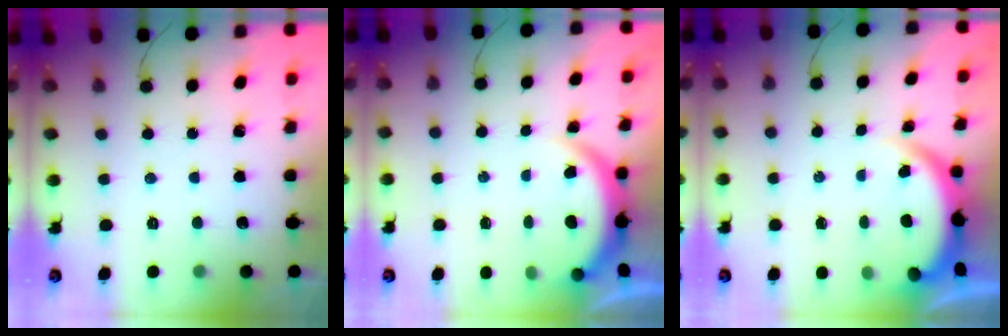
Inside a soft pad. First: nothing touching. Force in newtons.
{"total": 3.8, "press": 3.8, "slide": 0.3}
{"total": 3.8, "press": 3.8, "slide": 0.2}